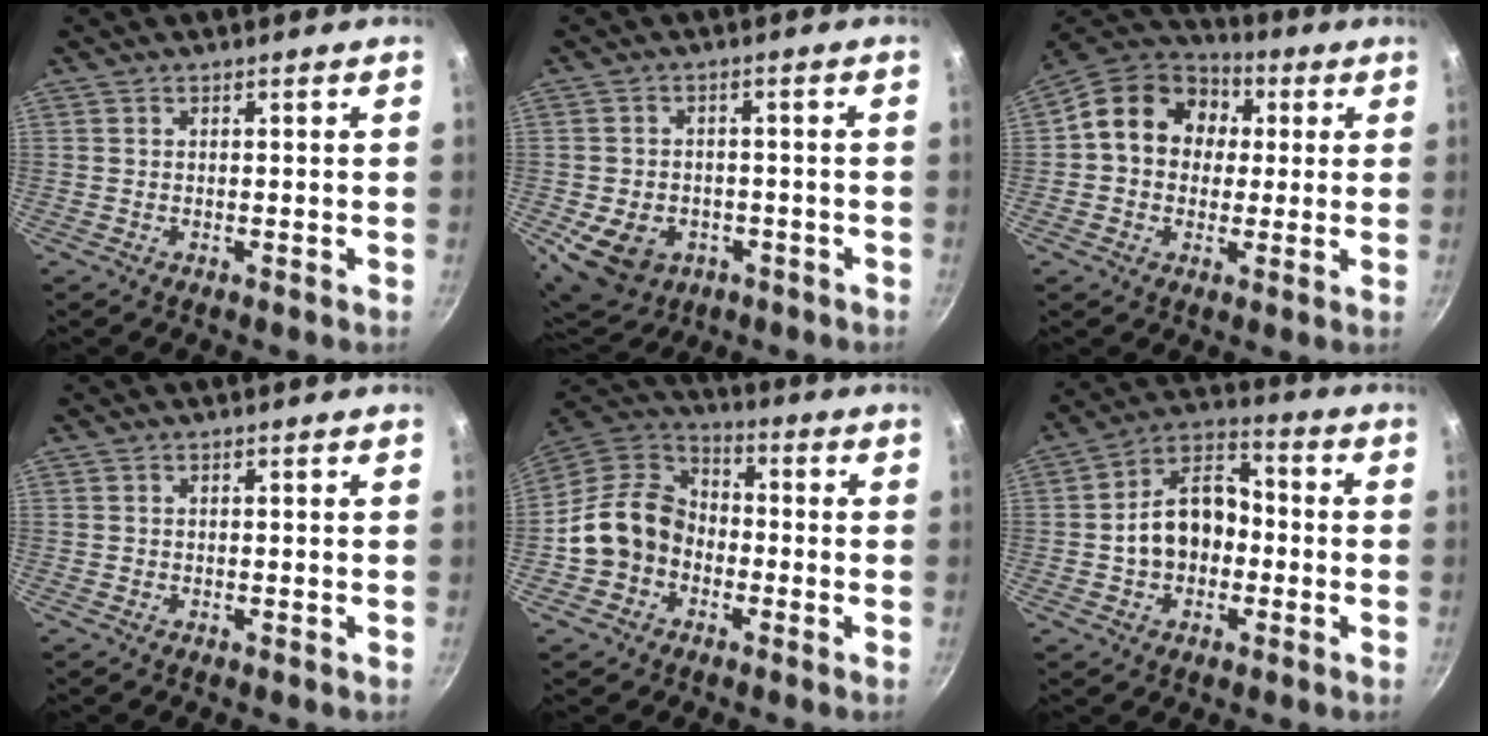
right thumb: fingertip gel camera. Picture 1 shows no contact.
{"total": 11.7, "force": [-3.9, 9.0, 6.4], "torque": [-0.098, 0.013, -0.046]}
{"total": 15.4, "force": [2.4, 12.8, 8.4], "torque": [-0.107, 0.032, 0.021]}
{"total": 0.0}
{"total": 13.4, "force": [-3.0, 11.0, 7.1], "torque": [-0.091, 0.045, -0.072]}
{"total": 12.7, "force": [-1.4, 9.3, 8.6], "torque": [-0.108, 0.041, -0.037]}